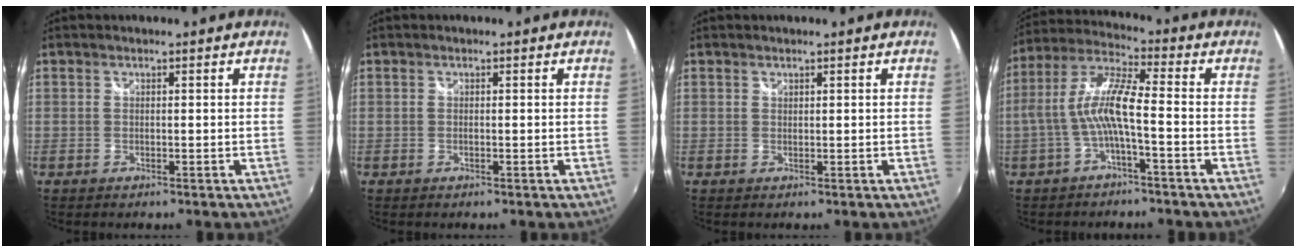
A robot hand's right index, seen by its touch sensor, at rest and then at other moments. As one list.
[{"total": 0.0}, {"total": 0.0}, {"total": 9.0, "force": [-2.2, 1.2, 8.6], "torque": [-0.191, 0.013, -0.036]}]